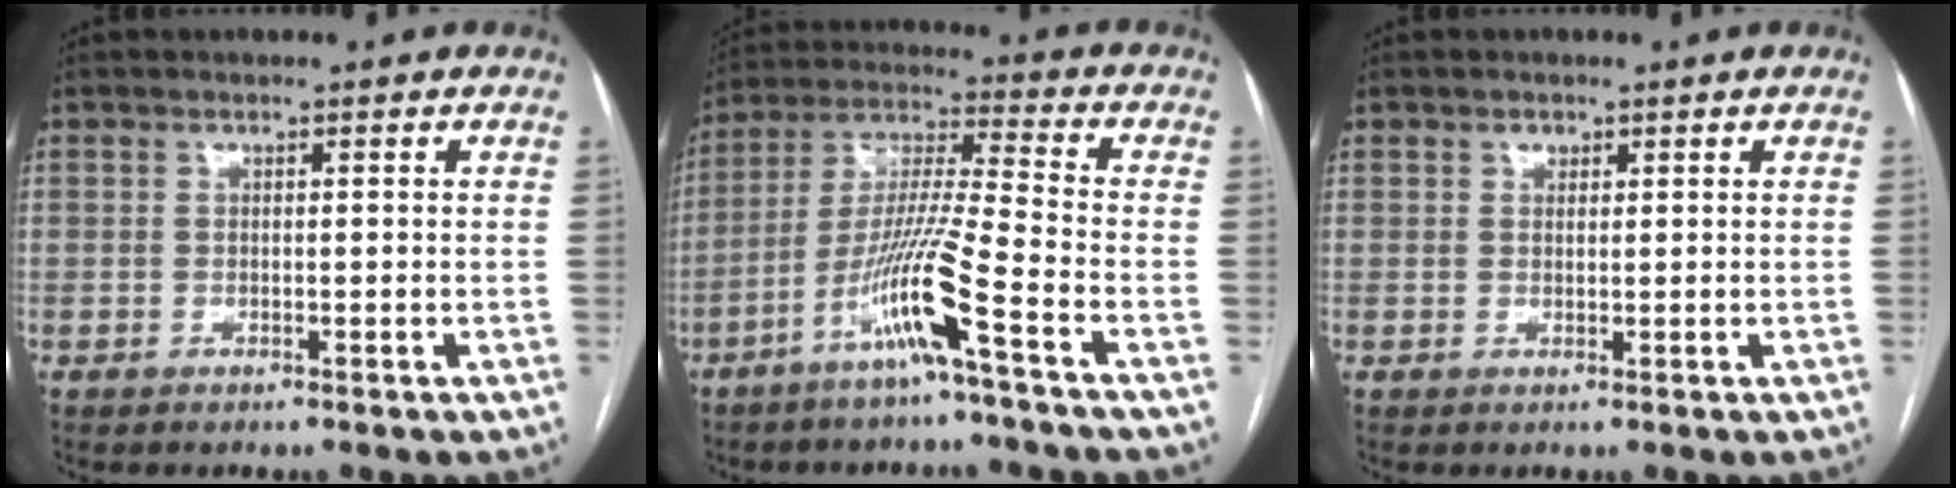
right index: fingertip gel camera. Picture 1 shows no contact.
{"total": 11.7, "force": [-6.1, -1.3, 9.9], "torque": [-0.199, -0.007, -0.122]}
{"total": 1.2, "force": [0.7, 0.9, 0.3], "torque": [-0.002, -0.001, 0.010]}